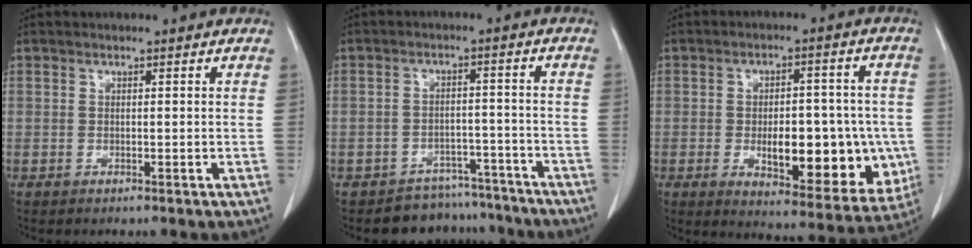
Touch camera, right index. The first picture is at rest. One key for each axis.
{"total": 7.3, "fx": -6.3, "fy": 3.5, "fz": -0.9, "tx": 0.033, "ty": 0.040, "tz": -0.086}
{"total": 16.1, "fx": -3.1, "fy": 6.9, "fz": 14.3, "tx": -0.178, "ty": 0.008, "tz": -0.022}